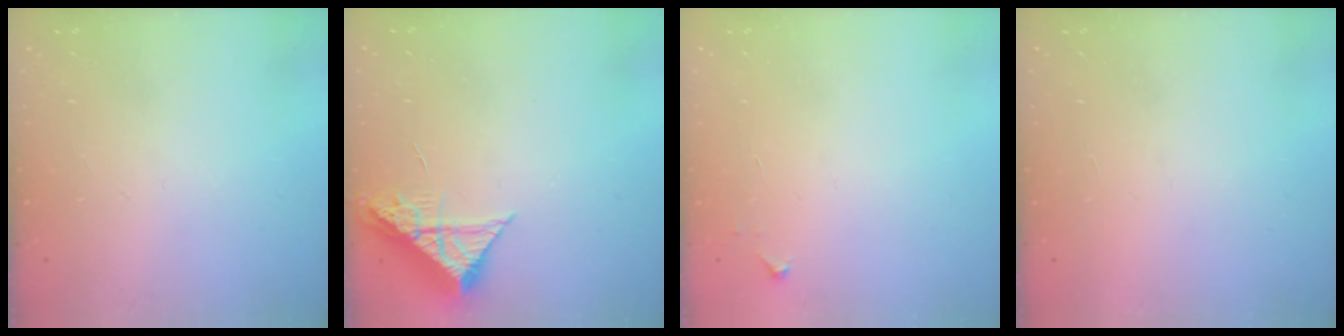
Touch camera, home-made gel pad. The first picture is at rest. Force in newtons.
{"total": 8.4, "press": 8.4, "slide": 0.8}
{"total": 3.3, "press": 3.2, "slide": 0.4}
{"total": 1.7, "press": 1.6, "slide": 0.1}